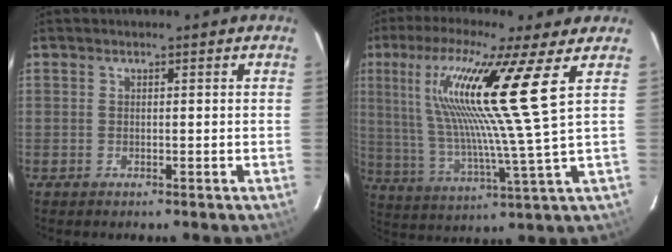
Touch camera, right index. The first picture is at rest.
{"total": 17.4, "force": [6.9, -1.0, 15.9], "torque": [-0.276, 0.006, 0.129]}